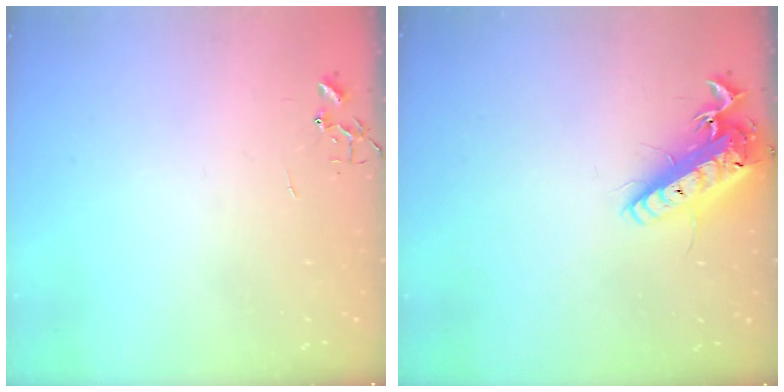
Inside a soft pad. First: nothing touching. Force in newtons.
{"total": 16.1, "press": 15.8, "slide": 3.2}